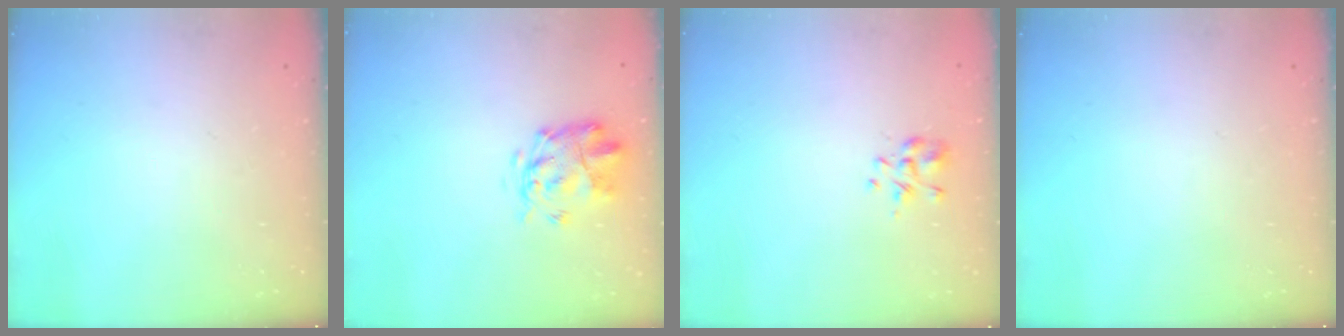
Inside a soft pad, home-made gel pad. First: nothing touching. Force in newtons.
{"total": 4.7, "press": 4.6, "slide": 1.3}
{"total": 2.5, "press": 2.3, "slide": 0.8}
{"total": 0.0}